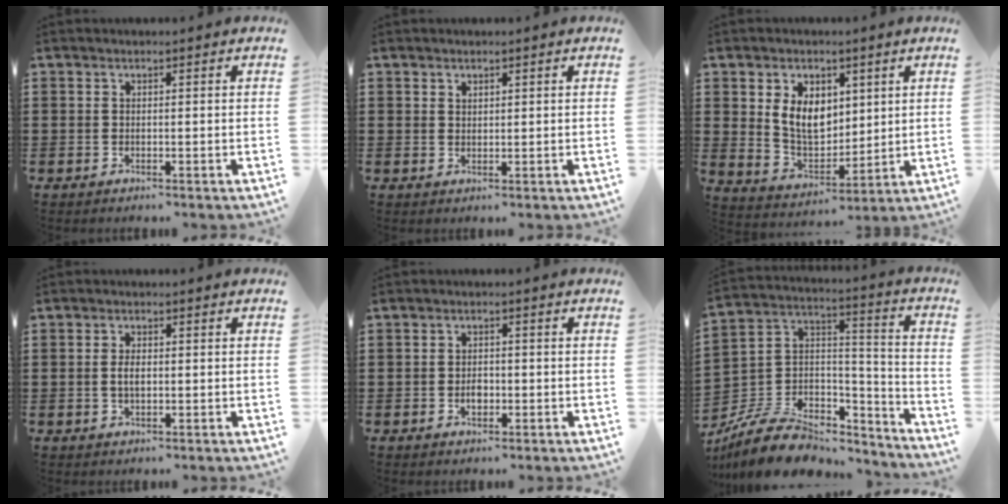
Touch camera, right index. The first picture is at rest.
{"total": 1.2, "force": [1.0, 0.6, 0.1], "torque": [-0.003, 0.003, 0.020]}
{"total": 7.4, "force": [2.3, 5.3, 4.6], "torque": [-0.105, 0.009, 0.042]}
{"total": 2.3, "force": [-0.1, 1.0, 2.0], "torque": [-0.040, 0.003, -0.003]}
{"total": 2.2, "force": [-0.6, 1.5, 1.5], "torque": [-0.021, 0.000, -0.013]}
{"total": 9.7, "force": [-7.1, 5.6, 3.7], "torque": [-0.086, 0.018, -0.132]}